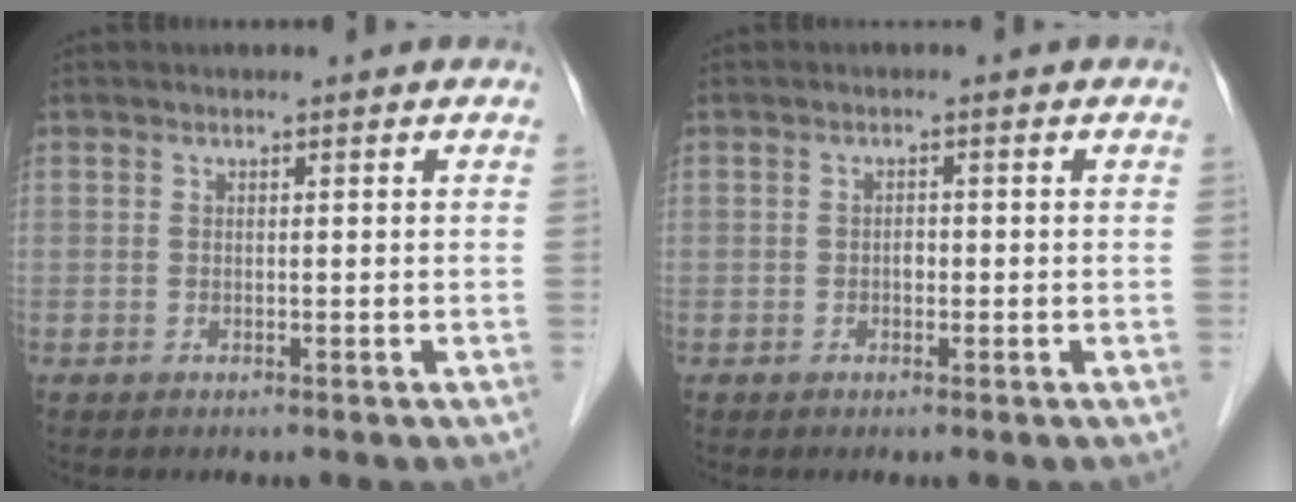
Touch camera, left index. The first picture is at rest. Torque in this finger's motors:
{"motor_torque": [0.11, 0.02, -0.04, 0.00]}